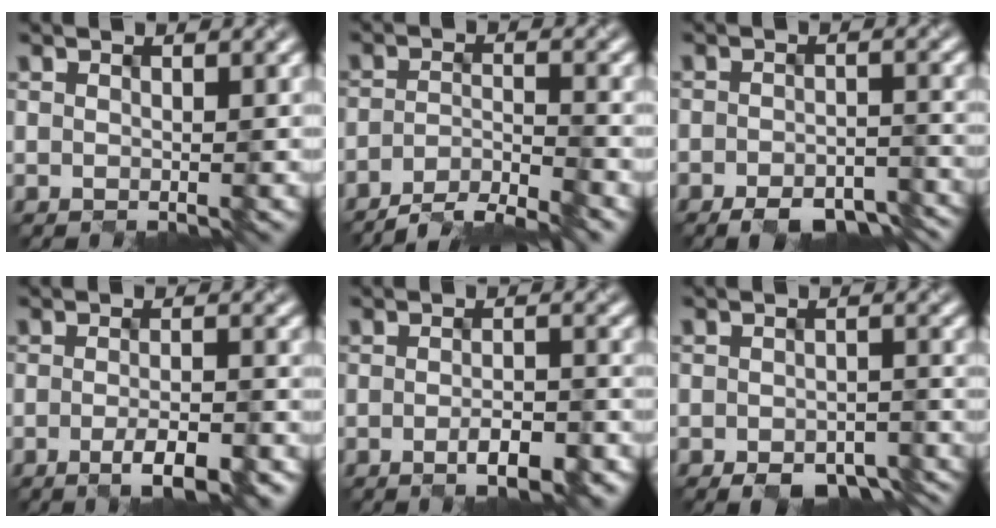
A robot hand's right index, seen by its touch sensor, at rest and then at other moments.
{"total": 5.1, "force": [-4.5, 0.7, 2.3], "torque": [-0.031, -0.002, -0.082]}
{"total": 4.8, "force": [-3.9, 1.5, 2.3], "torque": [-0.028, -0.004, -0.054]}
{"total": 3.9, "force": [-2.0, 0.9, 3.2], "torque": [-0.050, -0.006, -0.030]}
{"total": 3.6, "force": [-1.8, 1.2, 2.9], "torque": [-0.050, -0.009, -0.026]}
{"total": 4.4, "force": [-3.5, 1.8, 1.9], "torque": [-0.019, -0.009, -0.049]}